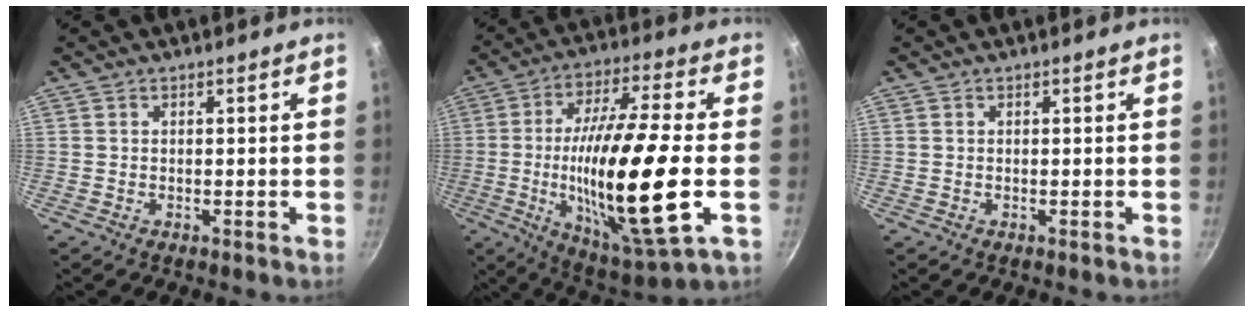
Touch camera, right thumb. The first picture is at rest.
{"total": 23.9, "force": [-3.4, 4.8, 23.1], "torque": [-0.413, 0.005, -0.056]}
{"total": 0.0}